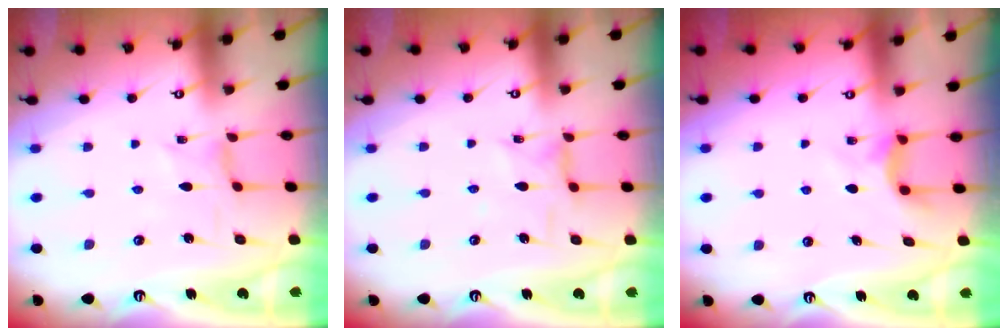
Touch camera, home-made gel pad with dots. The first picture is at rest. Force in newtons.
{"total": 2.5, "press": 2.5, "slide": 0.4}
{"total": 4.7, "press": 4.6, "slide": 0.4}